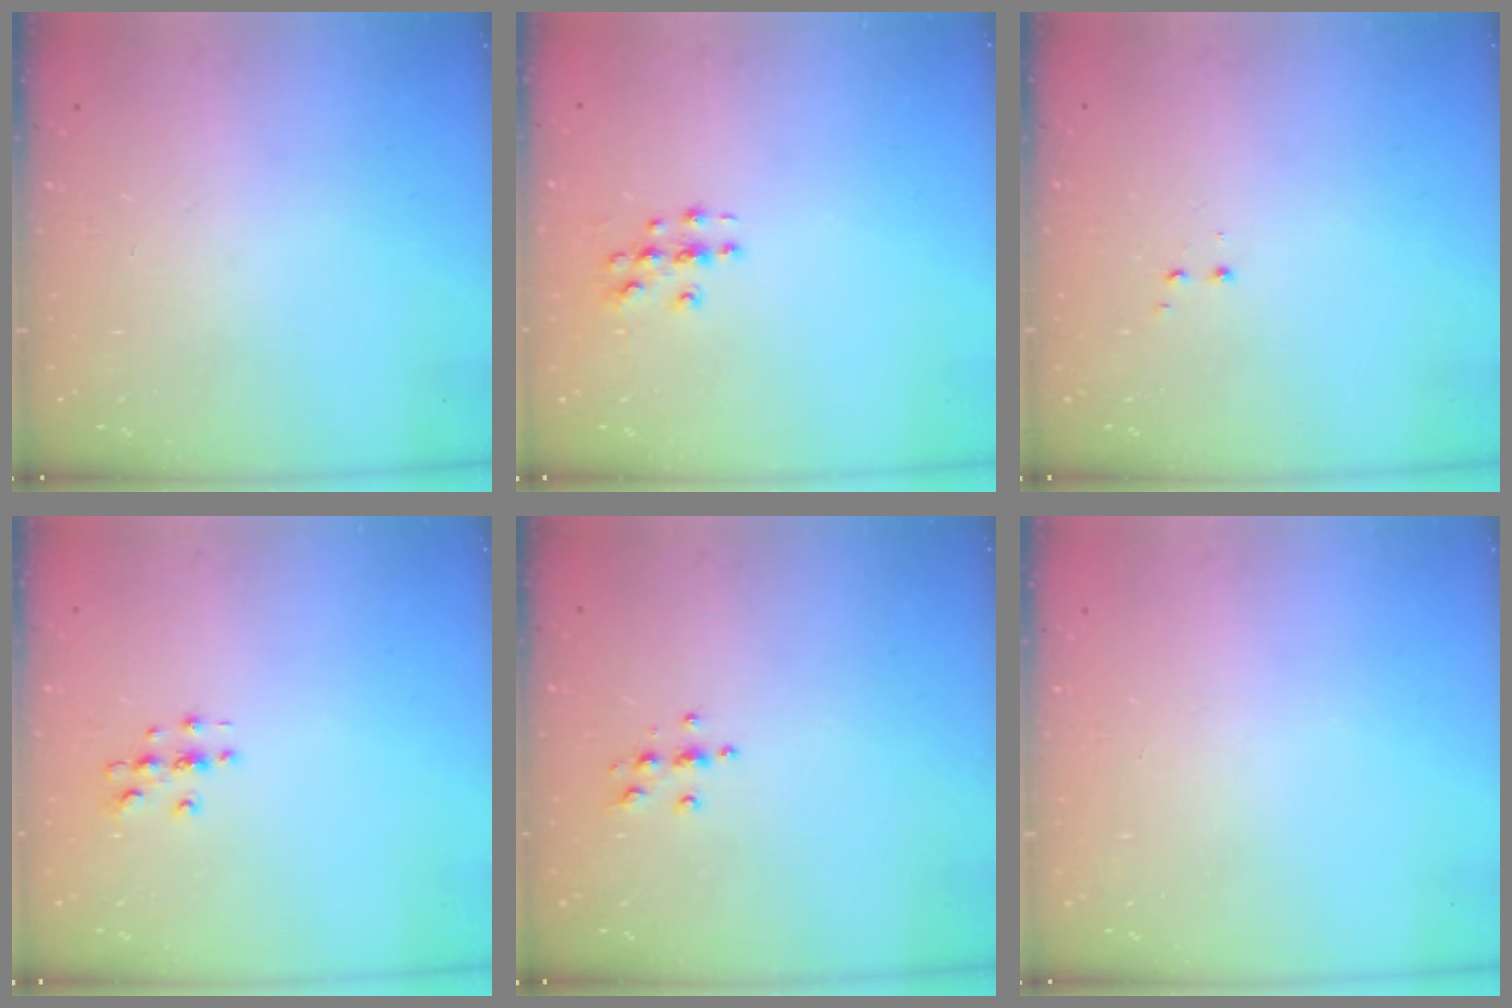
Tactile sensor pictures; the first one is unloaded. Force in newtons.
{"total": 3.5, "press": 3.4, "slide": 0.2}
{"total": 1.2, "press": 1.1, "slide": 0.5}
{"total": 2.8, "press": 2.8, "slide": 0.2}
{"total": 3.9, "press": 3.8, "slide": 0.4}
{"total": 0.0}